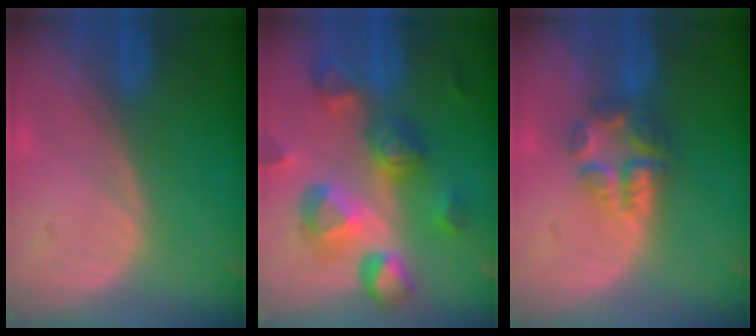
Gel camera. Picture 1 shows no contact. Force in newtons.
{"total": 11.1, "press": 10.0, "slide": 4.9}
{"total": 6.0, "press": 5.2, "slide": 3.1}